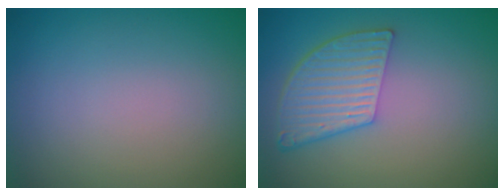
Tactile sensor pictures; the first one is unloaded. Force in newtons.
{"total": 5.3, "press": 4.0, "slide": 3.5}